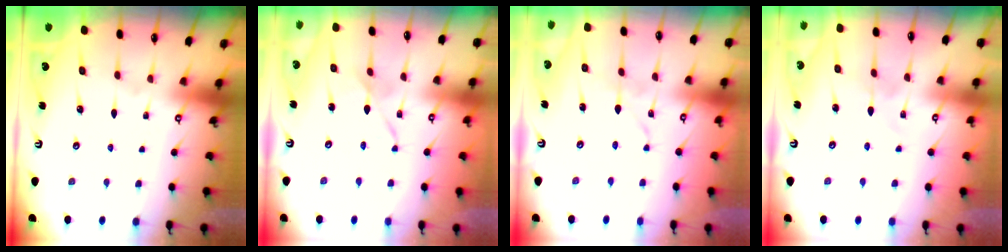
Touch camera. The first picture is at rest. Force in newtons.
{"total": 2.7, "press": 2.7, "slide": 0.4}
{"total": 2.9, "press": 2.9, "slide": 0.4}
{"total": 5.8, "press": 5.7, "slide": 0.4}